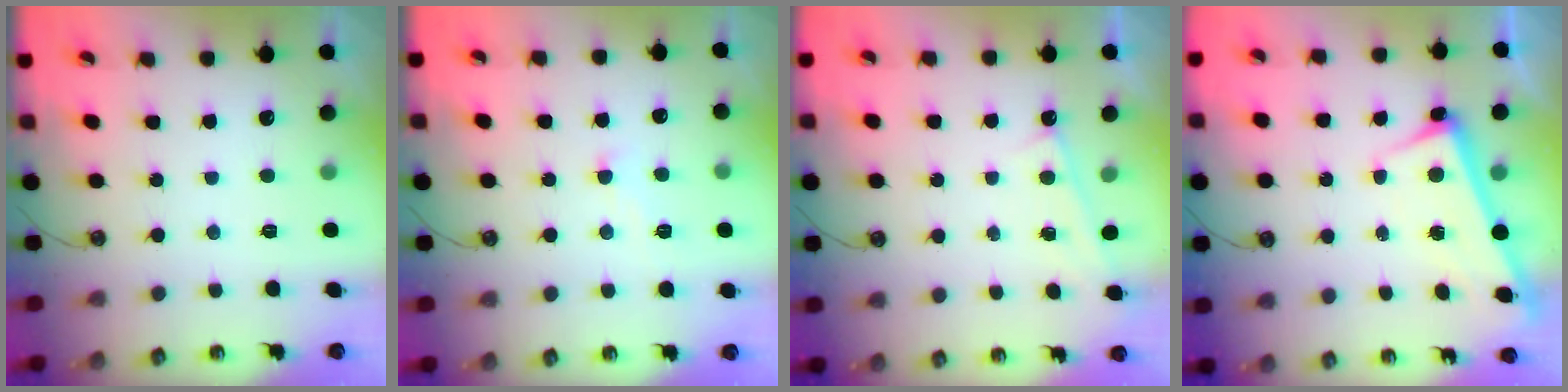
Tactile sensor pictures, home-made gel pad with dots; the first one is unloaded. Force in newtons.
{"total": 1.6, "press": 1.5, "slide": 0.6}
{"total": 0.6, "press": 0.5, "slide": 0.1}
{"total": 2.9, "press": 2.9, "slide": 0.4}